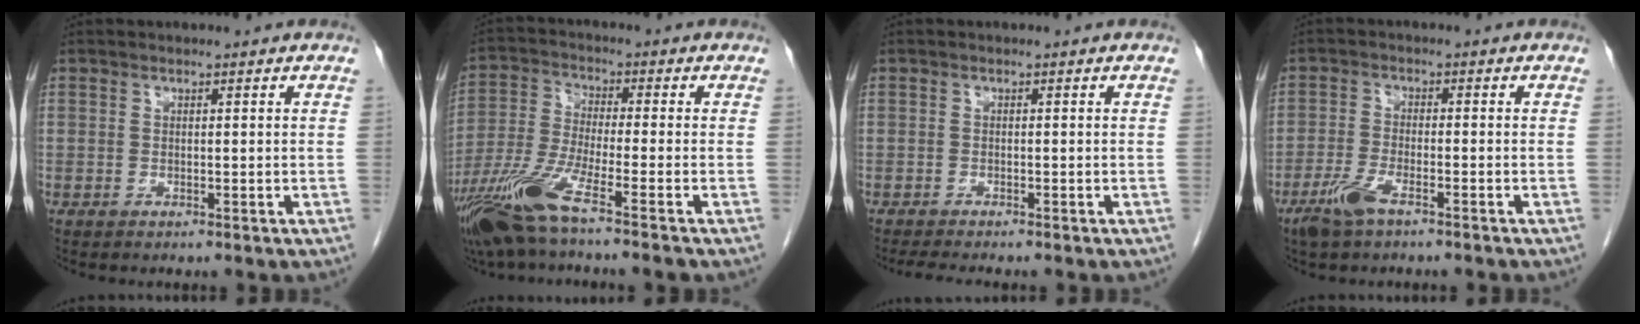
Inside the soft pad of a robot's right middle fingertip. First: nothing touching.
{"total": 10.5, "force": [-6.8, -0.6, 7.9], "torque": [-0.173, -0.031, -0.136]}
{"total": 3.0, "force": [-2.6, 0.1, 1.5], "torque": [-0.024, -0.008, -0.042]}
{"total": 4.8, "force": [-3.3, 0.9, 3.4], "torque": [-0.083, -0.007, -0.064]}